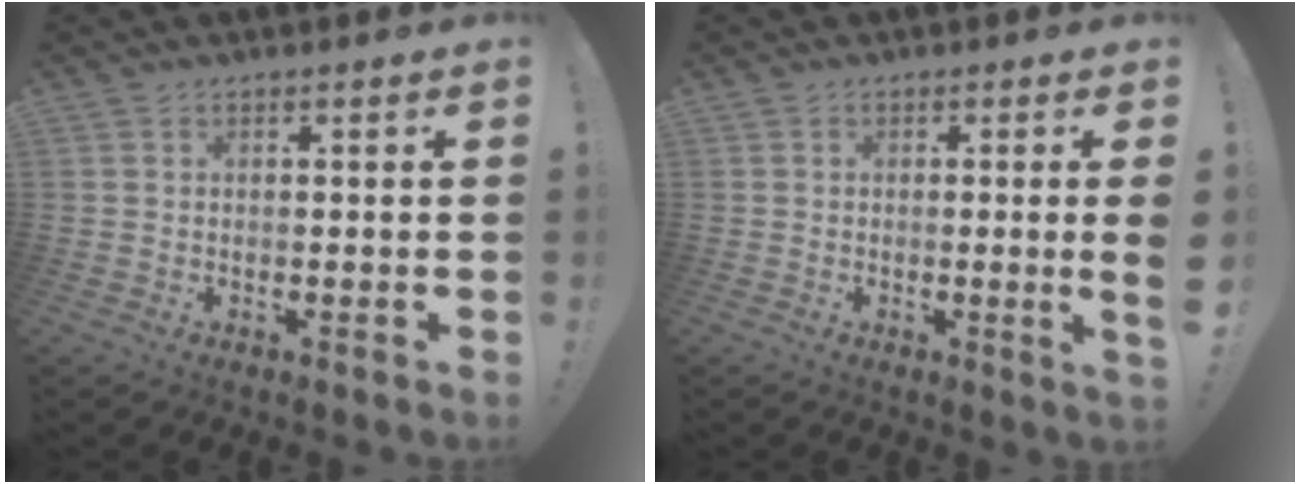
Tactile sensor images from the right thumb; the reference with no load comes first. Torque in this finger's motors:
{"motor_torque": [-0.20, 0.10, 0.45, -0.08, 0.00]}